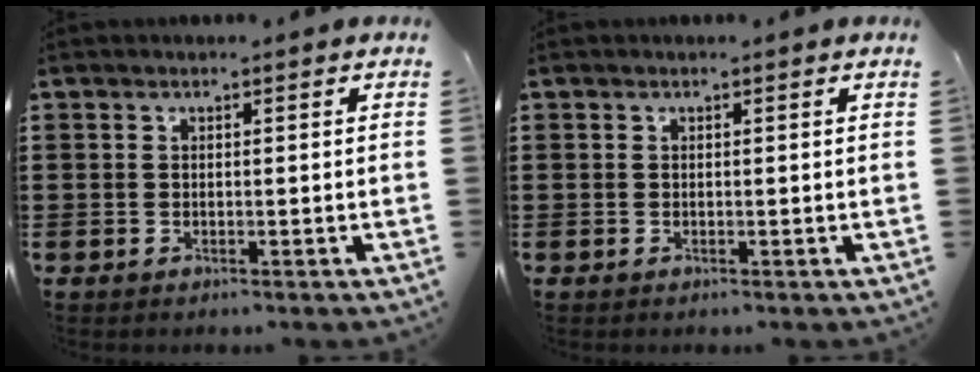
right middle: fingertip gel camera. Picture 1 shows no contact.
{"total": 0.0}